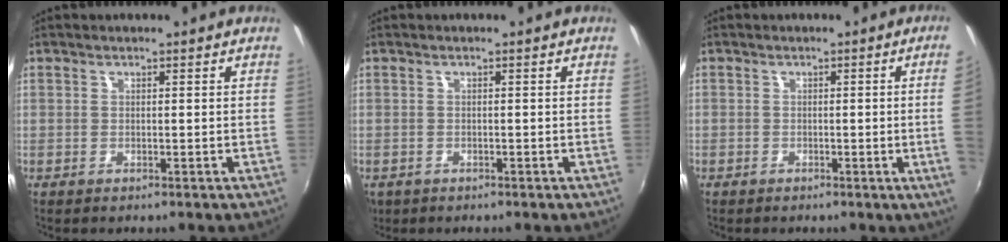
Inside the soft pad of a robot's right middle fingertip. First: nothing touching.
{"total": 2.8, "force": [-1.4, 2.1, 1.2], "torque": [-0.028, -0.009, -0.019]}
{"total": 4.2, "force": [-0.1, -1.5, 3.9], "torque": [-0.060, -0.011, 0.002]}